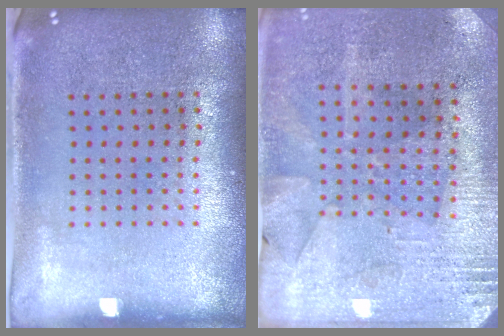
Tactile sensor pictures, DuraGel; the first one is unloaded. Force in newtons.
{"total": 2.8, "press": 2.5, "slide": 1.1}